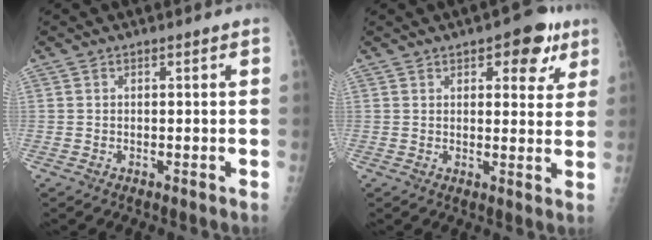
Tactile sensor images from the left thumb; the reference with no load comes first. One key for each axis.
{"total": 8.3, "fx": 4.5, "fy": 4.0, "fz": 5.6, "tx": -0.036, "ty": -0.014, "tz": 0.051}